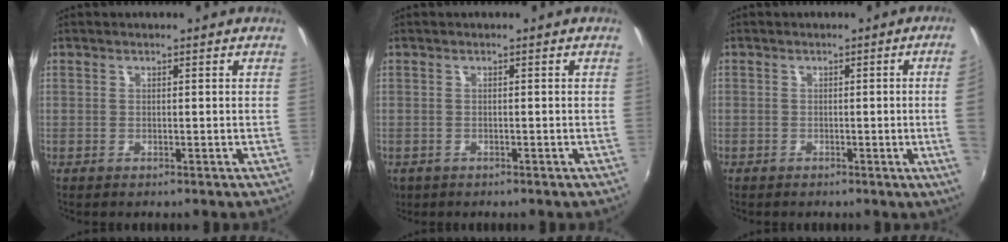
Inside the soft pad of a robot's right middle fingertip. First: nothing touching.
{"total": 2.8, "force": [-1.4, 2.1, 1.2], "torque": [-0.028, -0.009, -0.019]}
{"total": 4.2, "force": [-0.1, -1.5, 3.9], "torque": [-0.060, -0.011, 0.002]}